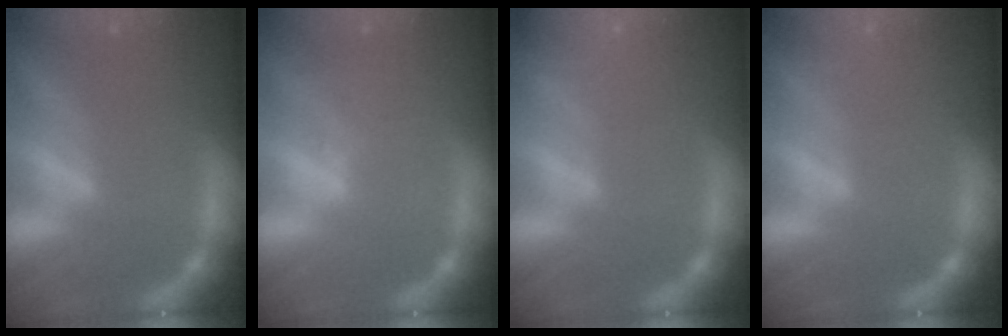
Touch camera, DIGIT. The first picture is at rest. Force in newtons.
{"total": 1.5}
{"total": 5.0}
{"total": 2.4}